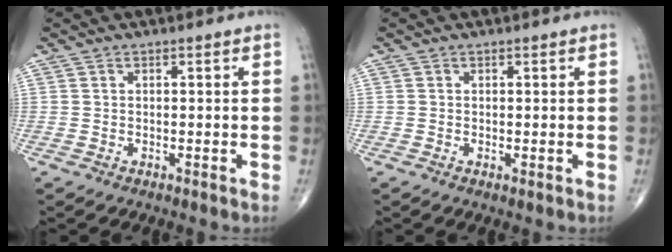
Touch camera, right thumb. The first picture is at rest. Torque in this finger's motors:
{"motor_torque": [-0.63, -0.06, -0.17, -0.11, -0.14]}